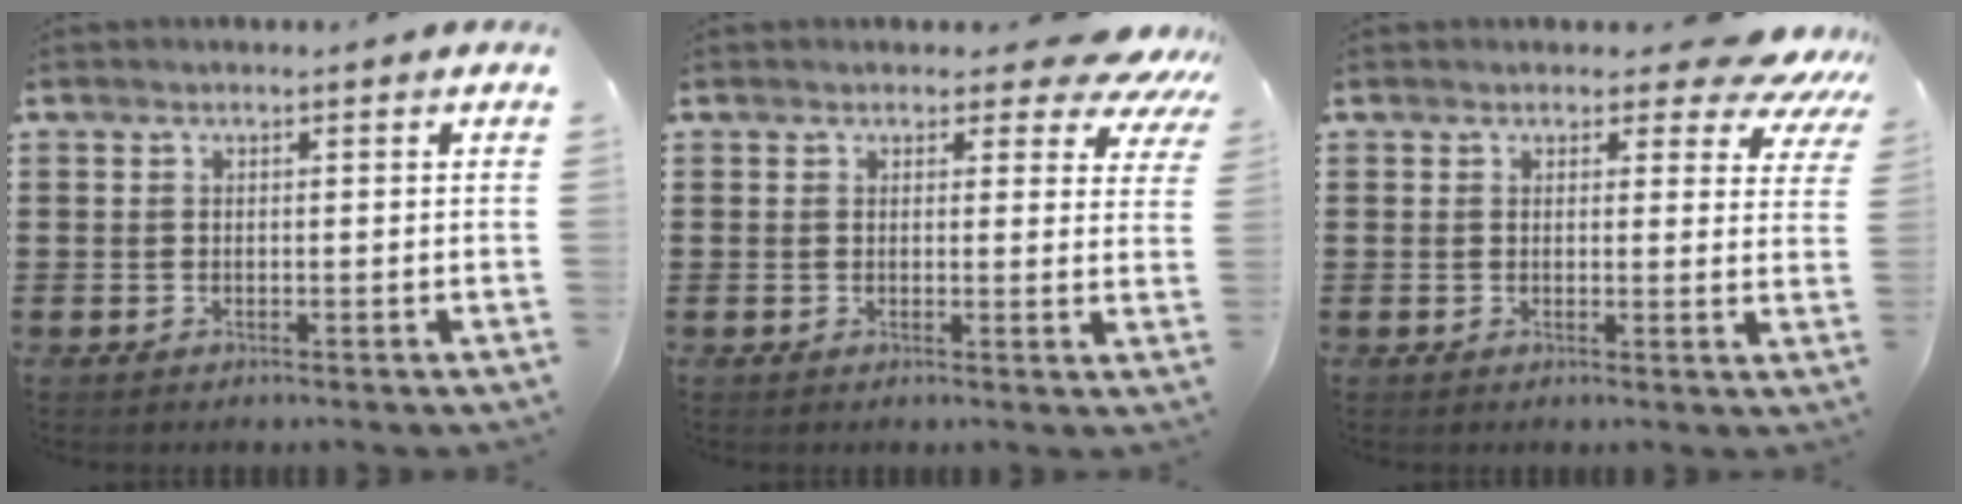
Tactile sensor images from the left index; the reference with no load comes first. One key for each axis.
{"total": 4.1, "fx": 3.3, "fy": 1.5, "fz": 1.9, "tx": -0.027, "ty": -0.015, "tz": 0.053}
{"total": 4.6, "fx": 3.8, "fy": 1.6, "fz": 2.0, "tx": -0.022, "ty": -0.021, "tz": 0.061}